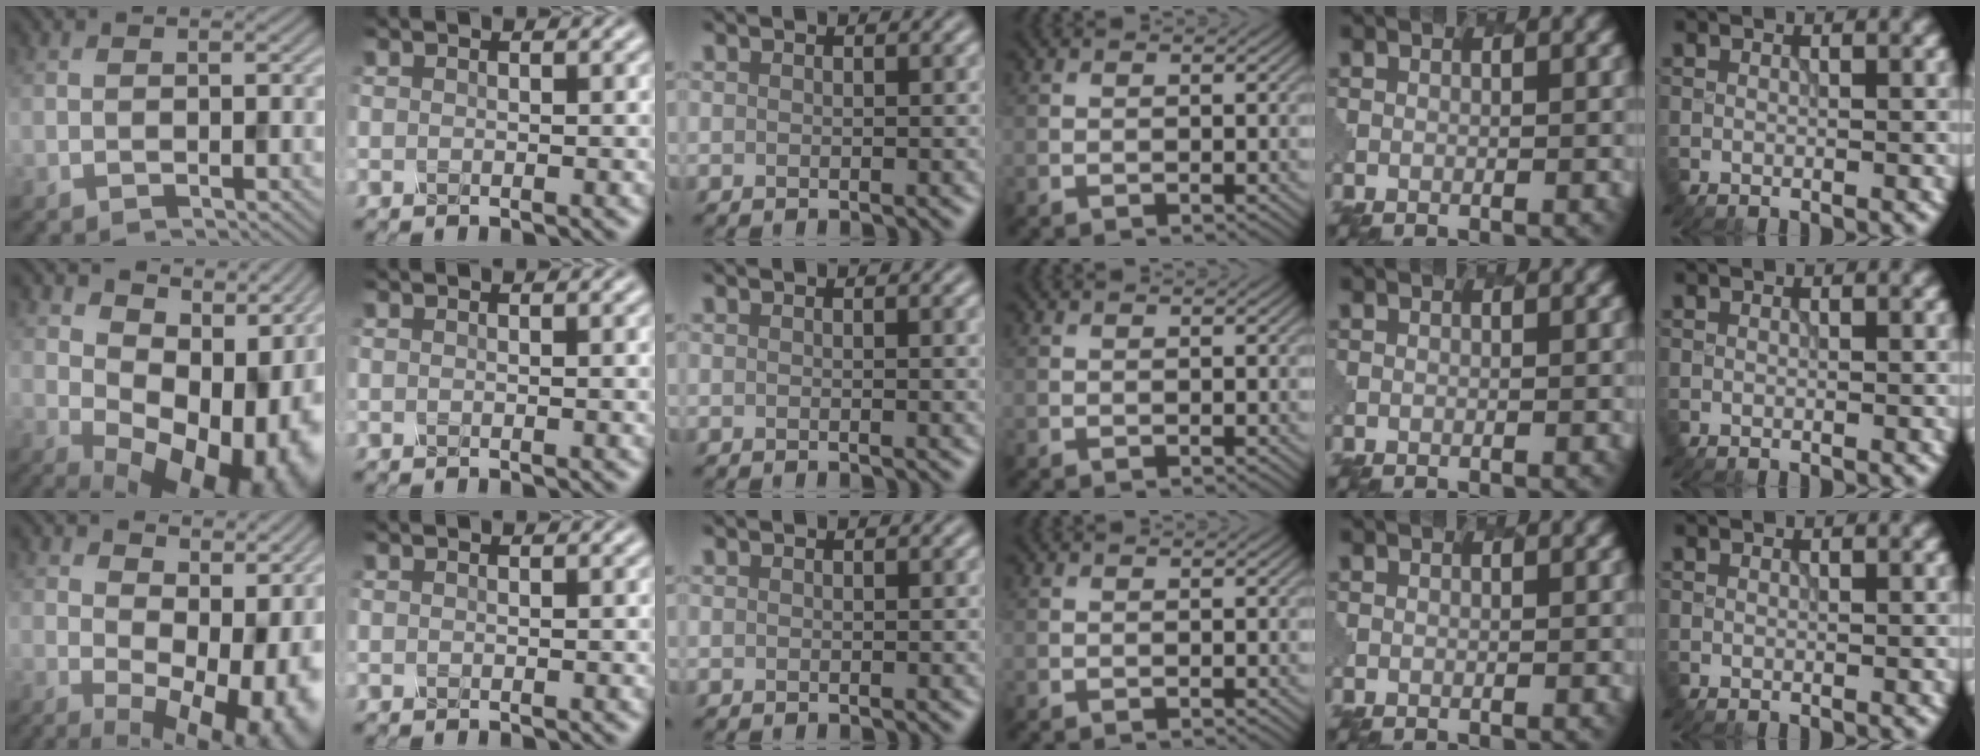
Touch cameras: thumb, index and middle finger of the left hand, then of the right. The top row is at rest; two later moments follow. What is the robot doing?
{"motion": "dispense", "object": "dispenser bottle"}